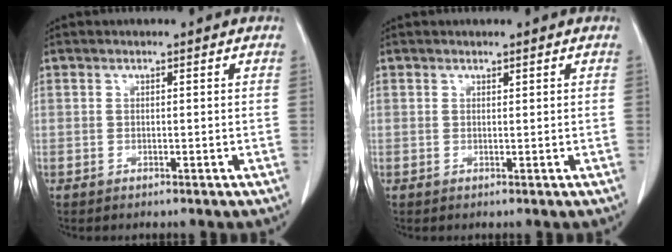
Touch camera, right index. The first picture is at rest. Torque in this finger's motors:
{"motor_torque": [-0.20, 0.03, -0.03, -0.01]}